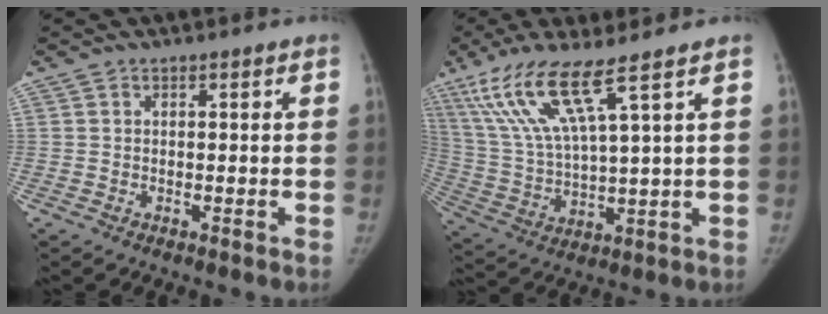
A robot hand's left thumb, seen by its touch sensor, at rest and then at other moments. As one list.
[{"total": 13.5, "force": [8.0, 1.4, 10.8], "torque": [-0.244, -0.035, 0.167]}]